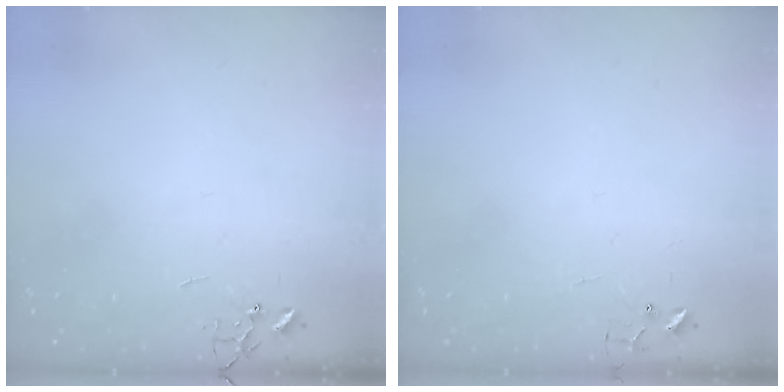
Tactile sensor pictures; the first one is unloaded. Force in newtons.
{"total": 4.9, "press": 4.8, "slide": 0.4}